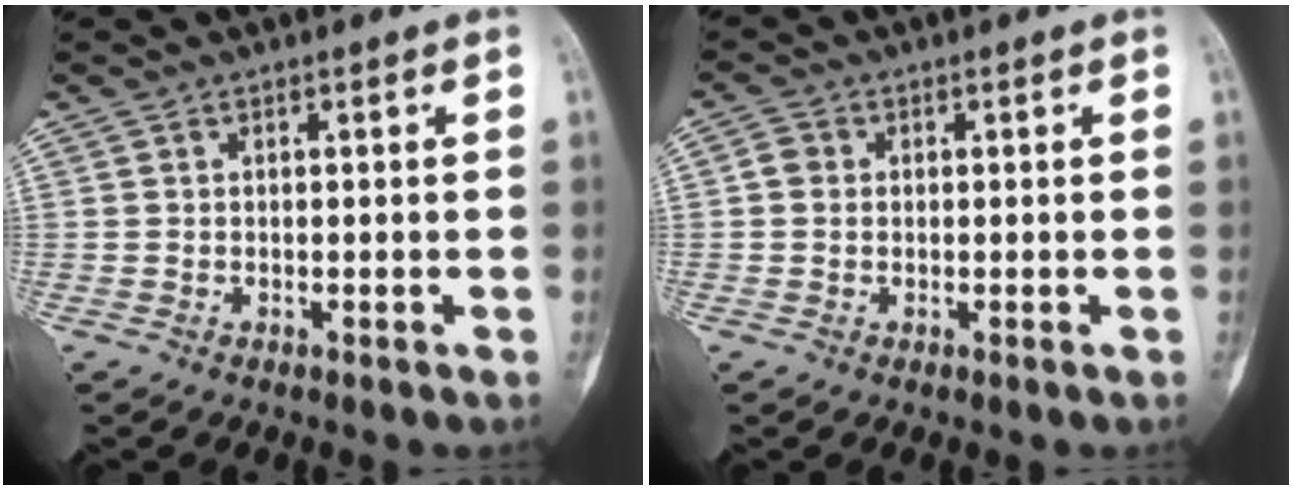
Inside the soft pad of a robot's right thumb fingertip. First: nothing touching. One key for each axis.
{"total": 2.4, "fx": 0.2, "fy": 2.2, "fz": 1.0, "tx": -0.011, "ty": 0.005, "tz": 0.000}